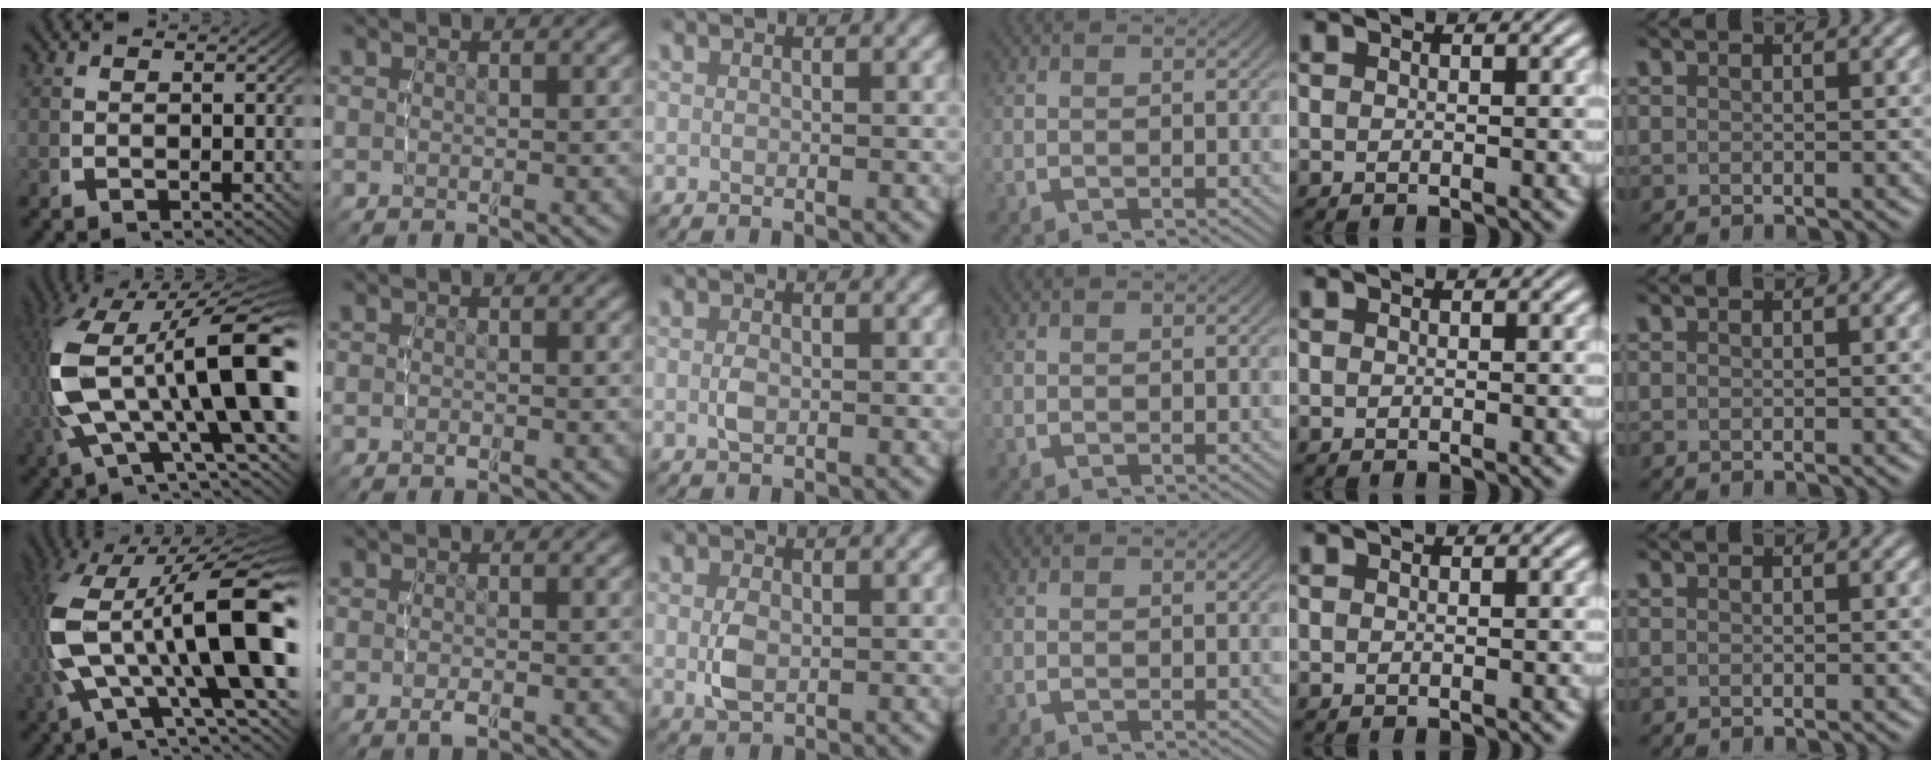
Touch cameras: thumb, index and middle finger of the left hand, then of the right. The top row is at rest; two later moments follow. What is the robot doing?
{"motion": "lift_and_place", "object": "button"}